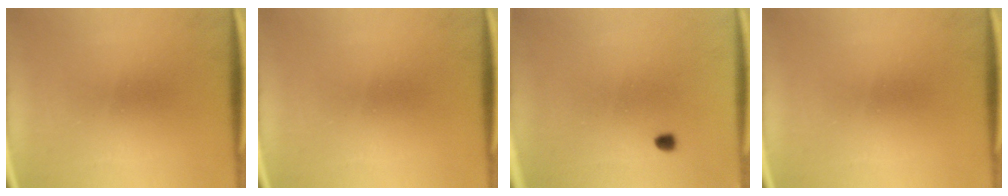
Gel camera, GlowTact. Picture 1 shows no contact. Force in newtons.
{"total": 0.0}
{"total": 1.0}
{"total": 0.0}